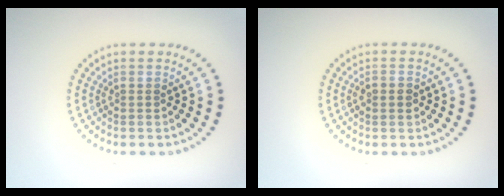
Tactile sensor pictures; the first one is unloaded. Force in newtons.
{"total": 1.0, "press": 0.9, "slide": 0.2}